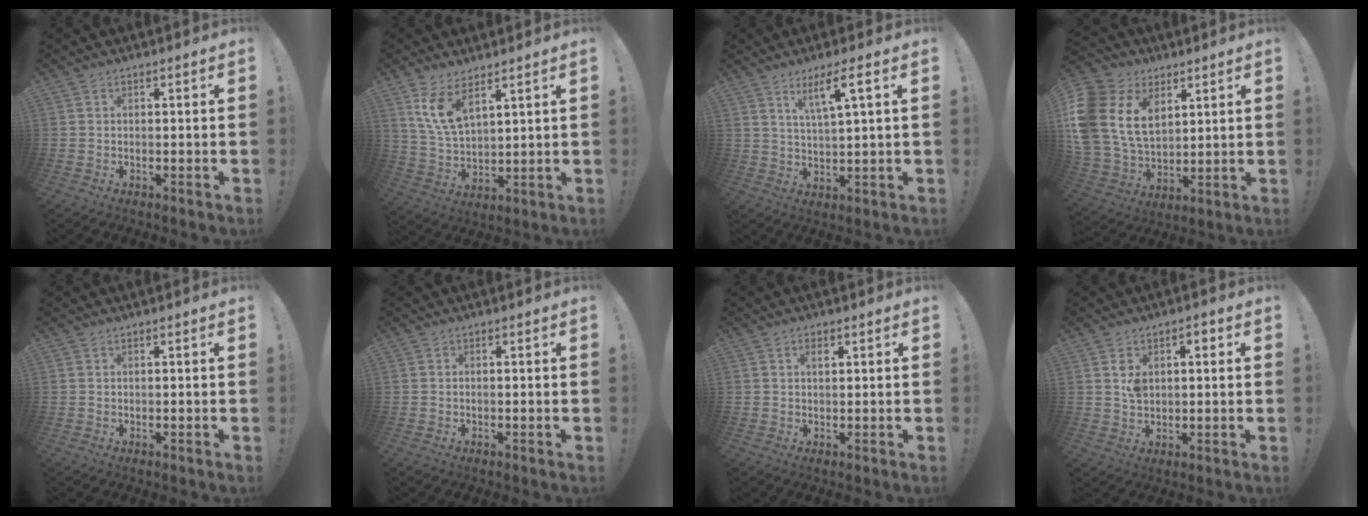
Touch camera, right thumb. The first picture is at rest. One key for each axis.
{"total": 9.4, "fx": 6.3, "fy": 3.7, "fz": 6.0, "tx": -0.129, "ty": -0.026, "tz": 0.118}
{"total": 7.2, "fx": 3.8, "fy": 0.6, "fz": 6.1, "tx": -0.106, "ty": -0.013, "tz": 0.057}
{"total": 20.9, "fx": 7.1, "fy": 14.8, "fz": 13.0, "tx": -0.269, "ty": -0.027, "tz": 0.136}
{"total": 0.0}
{"total": 0.5, "fx": -0.5, "fy": 0.2, "fz": 0.0, "tx": -0.006, "ty": 0.004, "tz": -0.007}
{"total": 1.7, "fx": 0.7, "fy": 0.9, "fz": 1.2, "tx": -0.025, "ty": 0.003, "tz": 0.011}
{"total": 4.2, "fx": 0.9, "fy": 2.9, "fz": 2.9, "tx": -0.044, "ty": 0.001, "tz": 0.012}